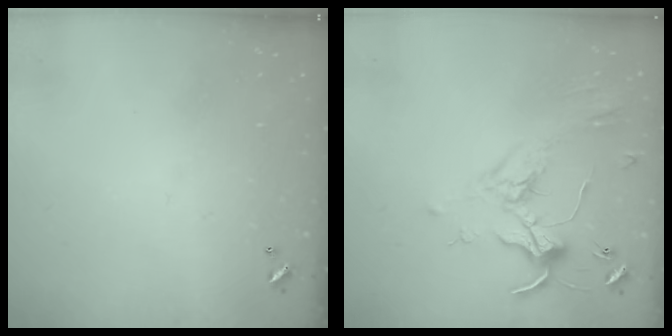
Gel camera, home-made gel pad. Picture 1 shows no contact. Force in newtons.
{"total": 1.7, "press": 1.6, "slide": 0.5}